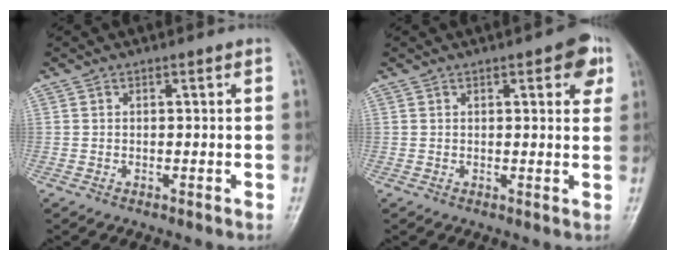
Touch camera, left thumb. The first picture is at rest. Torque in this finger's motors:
{"motor_torque": [0.60, 0.39, 0.26, -0.41, 0.00]}